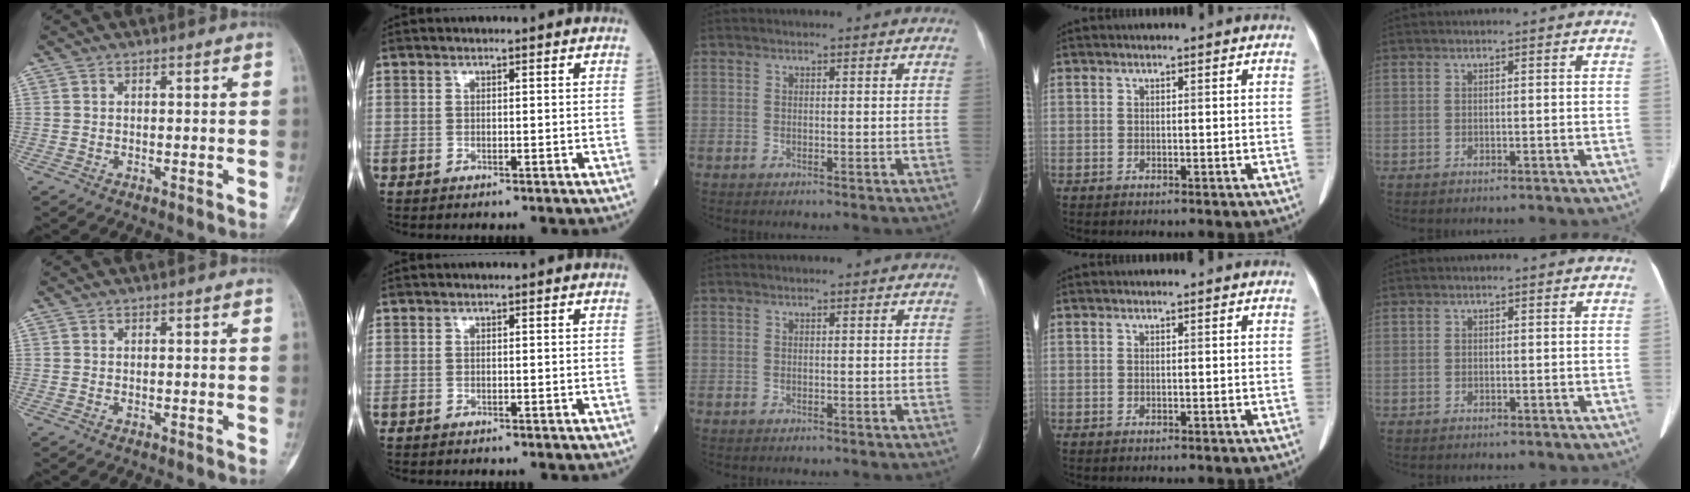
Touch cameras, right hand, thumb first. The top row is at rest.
{}